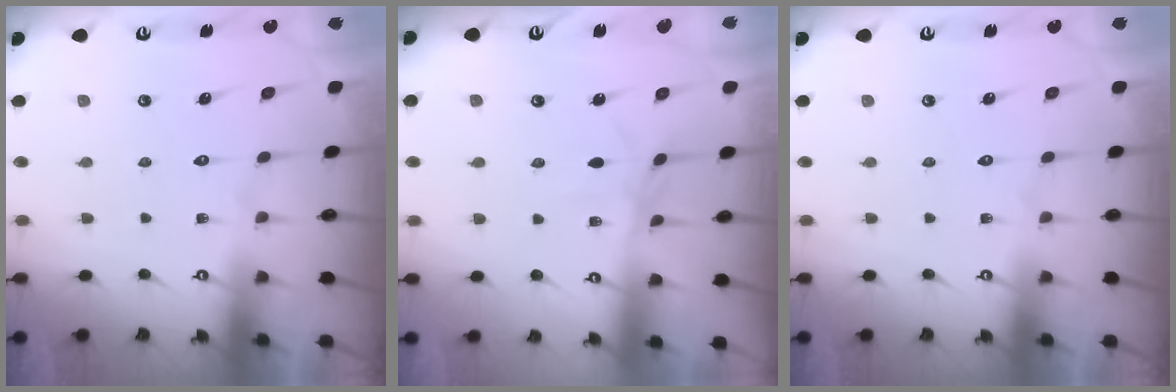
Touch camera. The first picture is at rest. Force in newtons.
{"total": 3.3, "press": 3.3, "slide": 0.1}
{"total": 0.0}